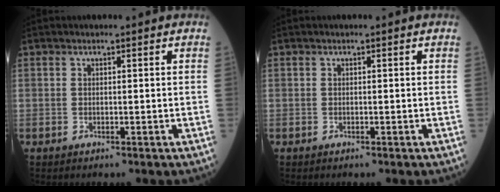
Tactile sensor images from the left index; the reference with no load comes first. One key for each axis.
{"total": 0.0}